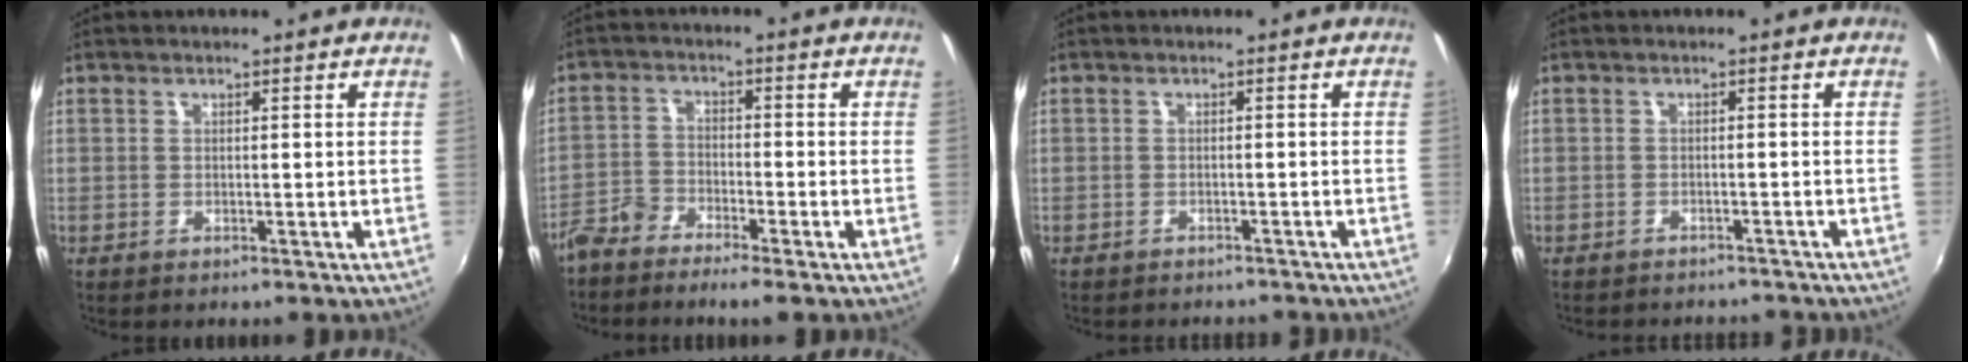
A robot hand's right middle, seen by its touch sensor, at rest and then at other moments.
{"total": 4.5, "force": [-4.0, 1.0, 2.0], "torque": [-0.057, 0.003, -0.084]}
{"total": 3.5, "force": [-3.2, 1.3, 0.9], "torque": [-0.026, -0.004, -0.044]}
{"total": 6.0, "force": [-5.5, 1.9, 1.7], "torque": [-0.044, -0.007, -0.072]}